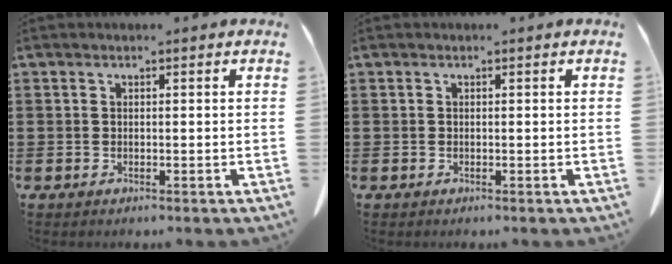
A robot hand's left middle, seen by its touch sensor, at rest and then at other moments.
{"total": 0.0}